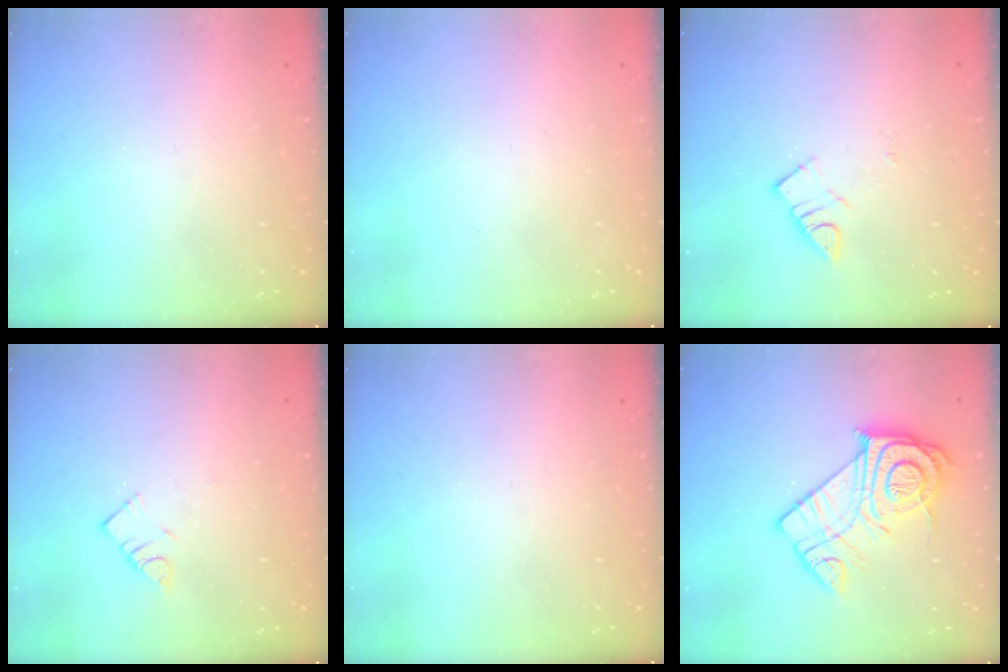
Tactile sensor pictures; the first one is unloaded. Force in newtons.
{"total": 1.6, "press": 1.6, "slide": 0.1}
{"total": 3.3, "press": 3.3, "slide": 0.1}
{"total": 4.0, "press": 4.0, "slide": 0.5}
{"total": 0.0}
{"total": 16.5, "press": 16.4, "slide": 1.3}